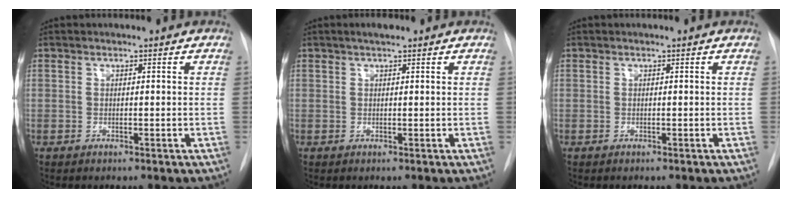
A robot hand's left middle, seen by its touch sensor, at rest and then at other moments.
{"total": 1.5, "force": [1.1, 0.4, 1.0], "torque": [-0.019, 0.007, 0.017]}
{"total": 0.0}